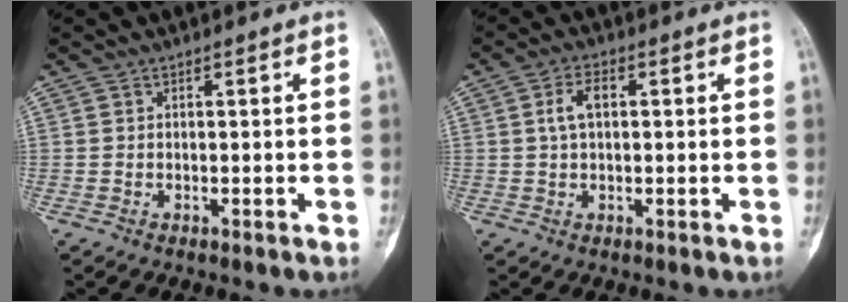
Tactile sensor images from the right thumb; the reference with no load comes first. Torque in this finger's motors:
{"motor_torque": [0.78, 1.28, 0.41, -0.46, 0.20]}